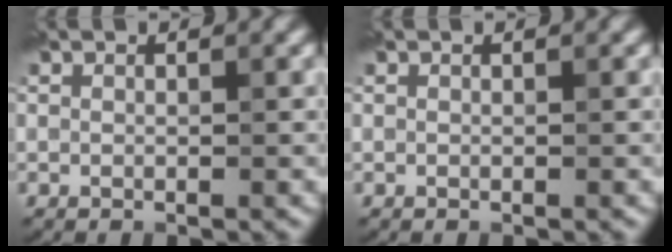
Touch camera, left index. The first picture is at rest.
{"total": 0.0}